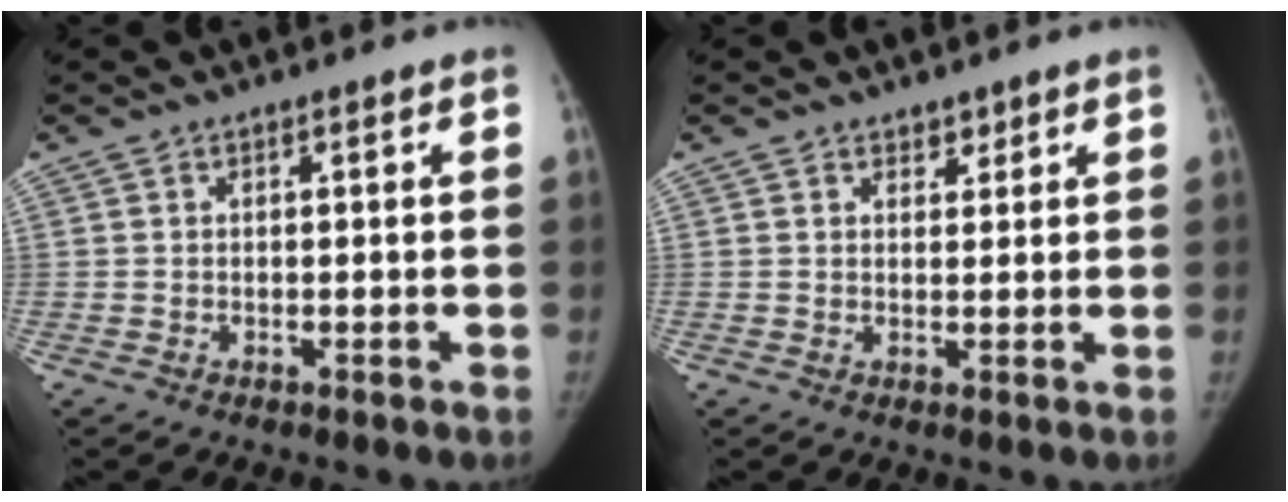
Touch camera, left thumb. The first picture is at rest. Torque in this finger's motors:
{"motor_torque": [0.20, -0.01, 0.11, -0.24, 0.00]}